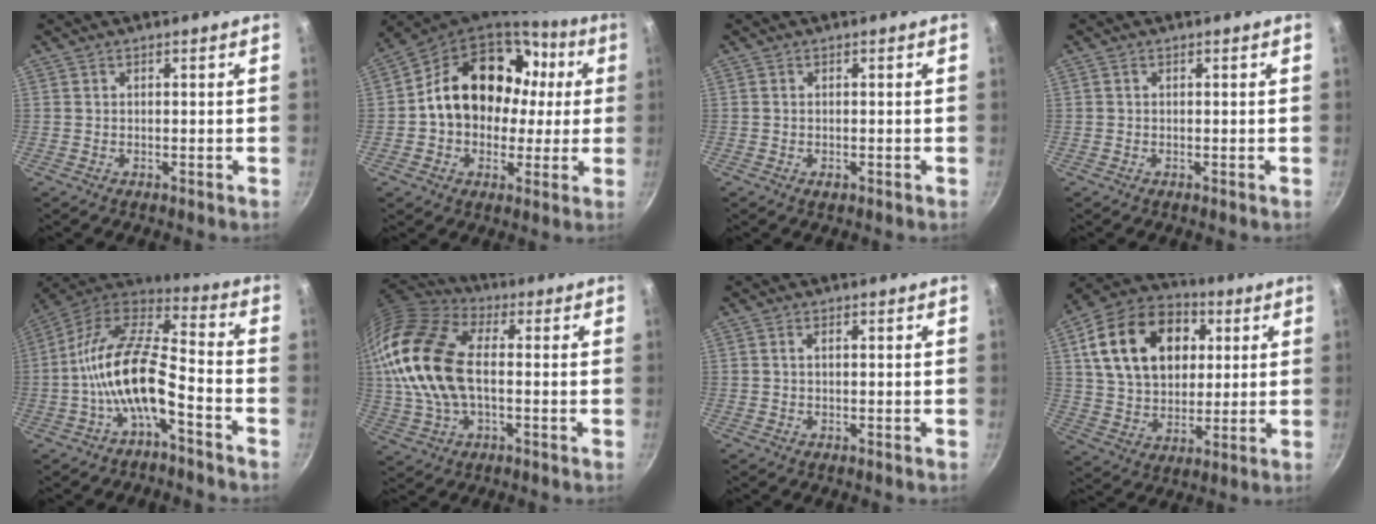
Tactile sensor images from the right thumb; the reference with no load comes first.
{"total": 21.1, "force": [2.7, 16.2, 13.4], "torque": [-0.188, 0.046, 0.041]}
{"total": 1.0, "force": [-0.4, 0.6, 0.7], "torque": [-0.012, 0.001, -0.006]}
{"total": 0.0}
{"total": 16.1, "force": [-5.6, 6.6, 13.5], "torque": [-0.255, 0.062, -0.117]}
{"total": 20.3, "force": [0.7, 12.1, 16.3], "torque": [-0.325, 0.029, 0.003]}
{"total": 0.7, "force": [0.2, 0.3, 0.6], "torque": [-0.011, 0.003, 0.002]}
{"total": 21.5, "force": [5.9, 15.1, 14.1], "torque": [-0.219, 0.007, 0.096]}